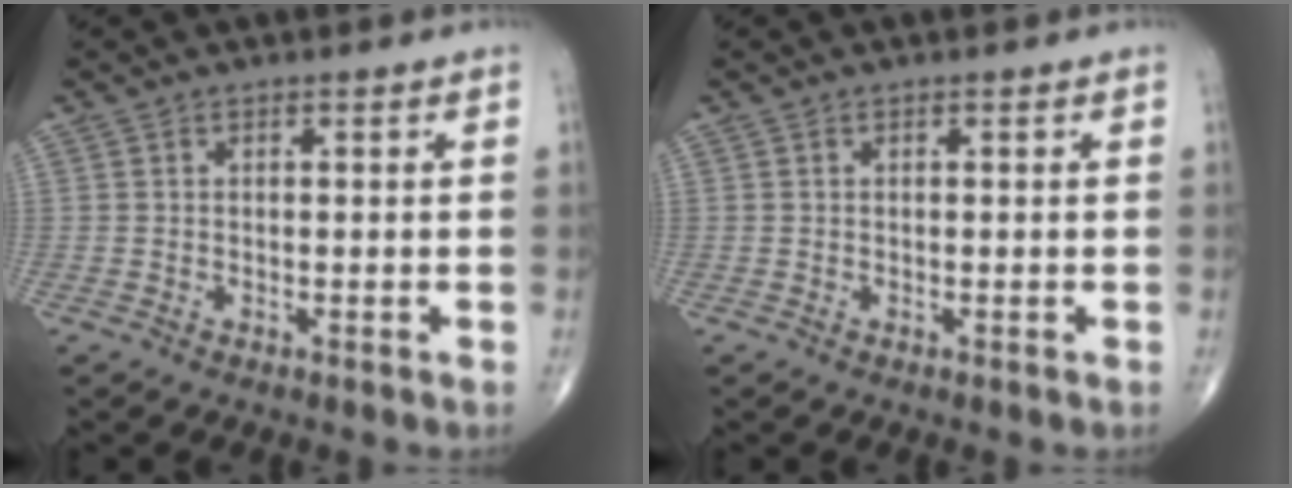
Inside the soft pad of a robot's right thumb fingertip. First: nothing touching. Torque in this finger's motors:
{"motor_torque": [0.01, 0.00, -0.04, 0.00, 0.01]}